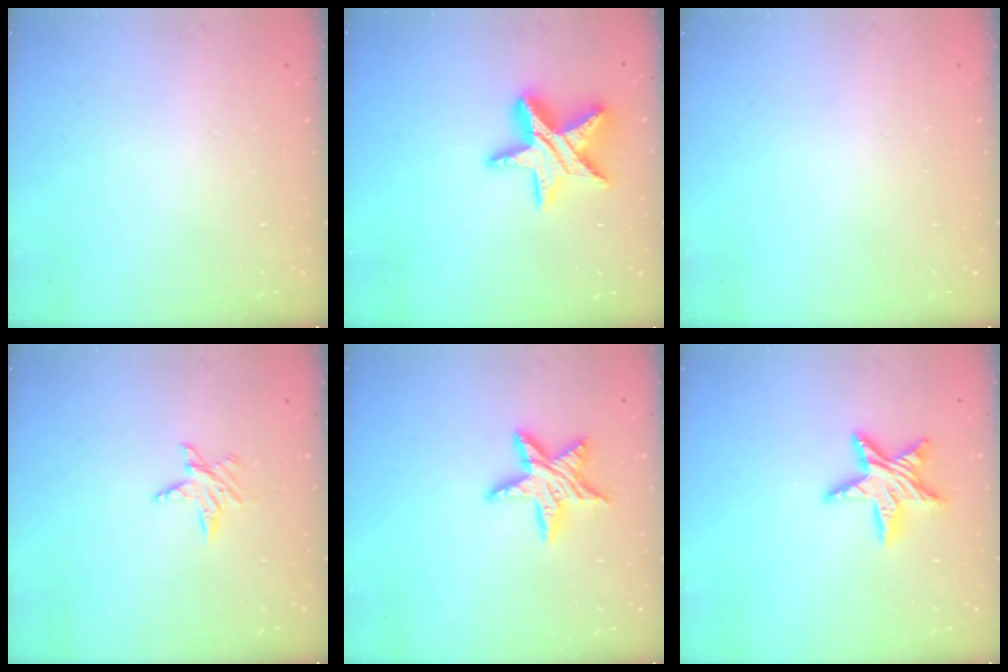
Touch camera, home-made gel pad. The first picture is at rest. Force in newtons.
{"total": 15.0, "press": 14.9, "slide": 1.1}
{"total": 0.0}
{"total": 5.1, "press": 5.1, "slide": 0.5}
{"total": 11.5, "press": 11.4, "slide": 0.7}
{"total": 11.3, "press": 11.2, "slide": 0.8}